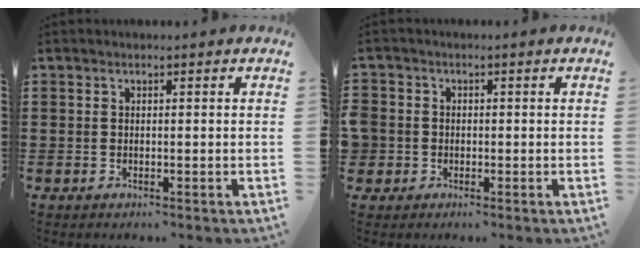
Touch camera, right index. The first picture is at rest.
{"total": 1.8, "force": [-0.7, 1.6, 0.0], "torque": [-0.006, 0.006, -0.019]}